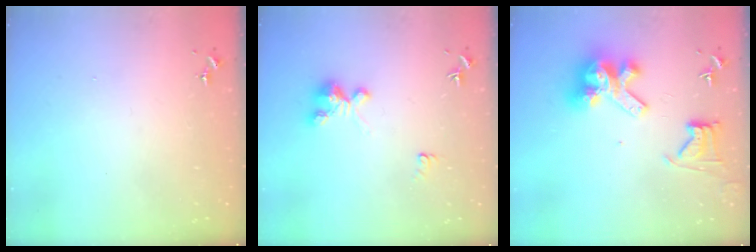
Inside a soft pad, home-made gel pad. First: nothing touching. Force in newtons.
{"total": 5.8, "press": 5.8, "slide": 0.6}
{"total": 14.2, "press": 14.1, "slide": 1.7}